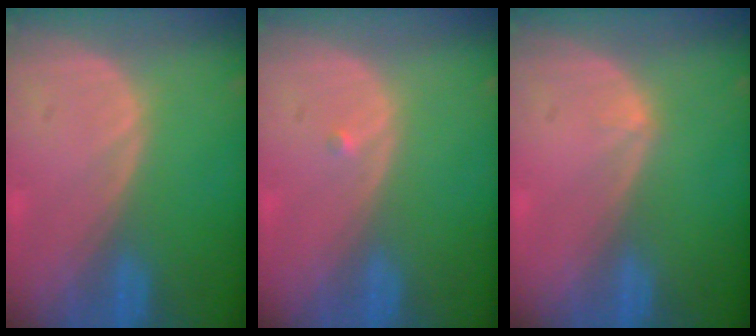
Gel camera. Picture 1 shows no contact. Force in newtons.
{"total": 0.6, "press": 0.5, "slide": 0.4}
{"total": 0.6, "press": 0.4, "slide": 0.5}